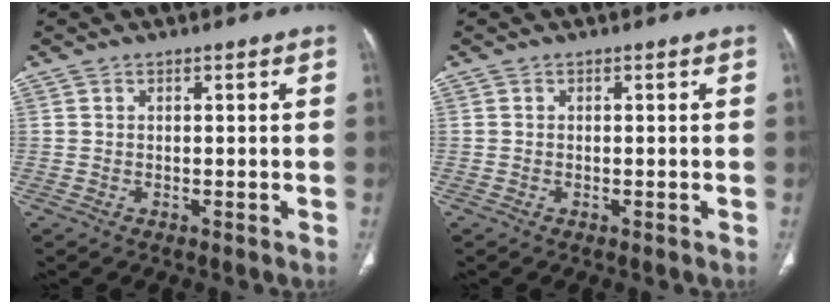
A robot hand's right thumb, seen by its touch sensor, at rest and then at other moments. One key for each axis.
{"total": 0.0}